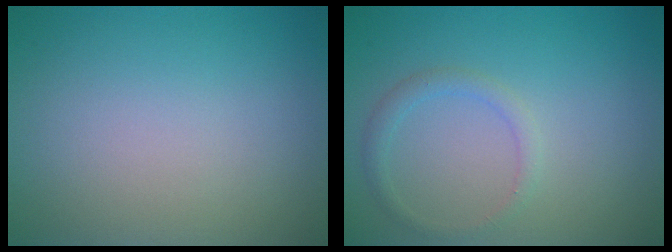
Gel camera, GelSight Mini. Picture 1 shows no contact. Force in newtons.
{"total": 1.4, "press": 1.4, "slide": 0.2}